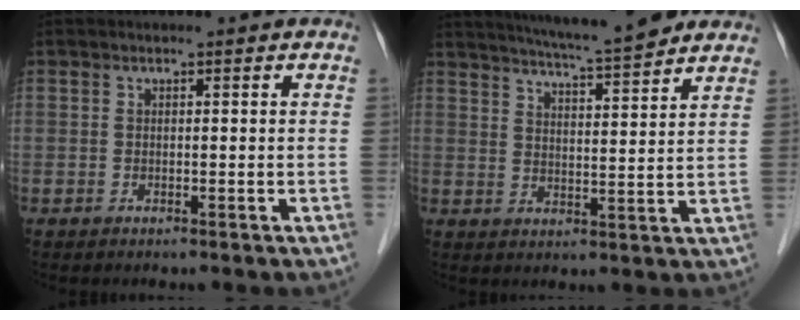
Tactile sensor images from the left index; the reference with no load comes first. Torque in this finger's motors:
{"motor_torque": [1.02, -1.12, 0.50, 0.12]}